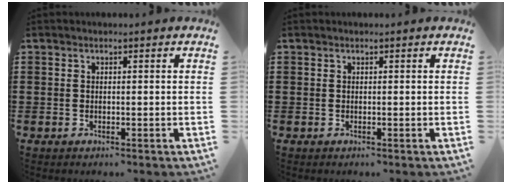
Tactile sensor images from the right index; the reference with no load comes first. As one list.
[{"total": 0.0}]